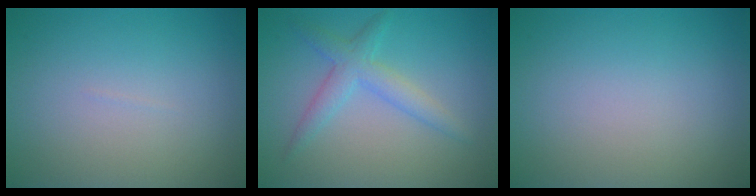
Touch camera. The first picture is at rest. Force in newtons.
{"total": 2.8, "press": 2.8, "slide": 0.1}
{"total": 0.0}